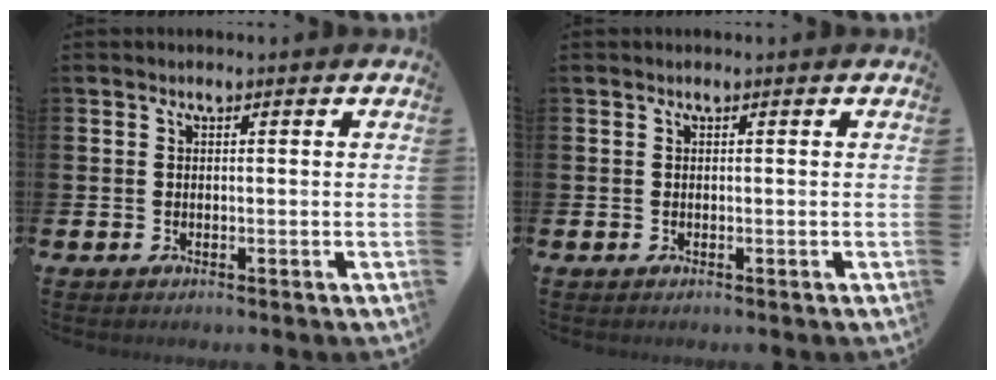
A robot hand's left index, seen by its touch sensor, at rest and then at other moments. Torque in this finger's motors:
{"motor_torque": [-0.07, 0.06, 0.03, 0.01]}